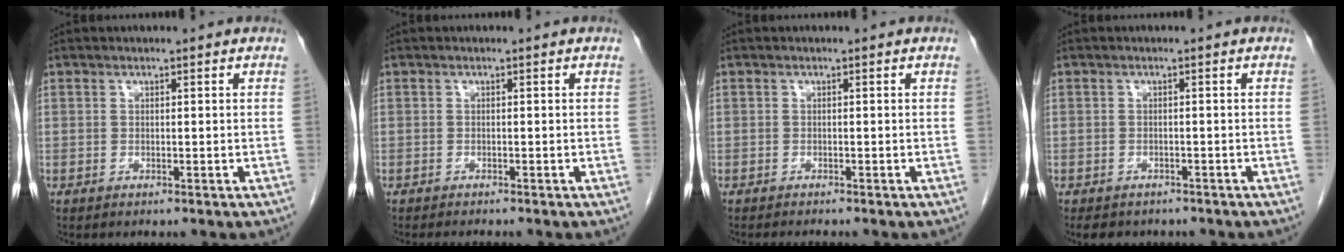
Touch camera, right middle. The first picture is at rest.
{"total": 2.1, "force": [-1.9, 0.2, 0.8], "torque": [-0.012, -0.004, -0.024]}
{"total": 1.8, "force": [-1.6, 0.0, 0.7], "torque": [-0.012, -0.004, -0.023]}
{"total": 5.6, "force": [-4.6, 2.6, 1.7], "torque": [-0.020, 0.000, -0.055]}